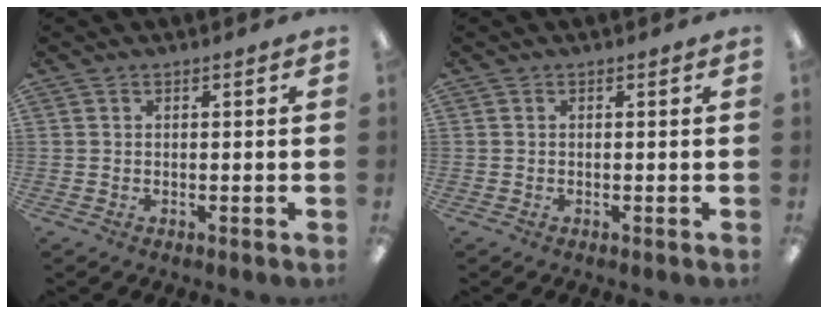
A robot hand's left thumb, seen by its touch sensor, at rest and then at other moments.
{"total": 0.0}